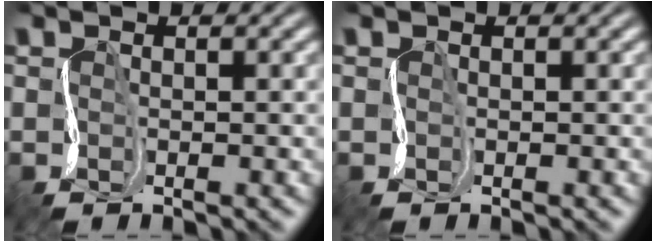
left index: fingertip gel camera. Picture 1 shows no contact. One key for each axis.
{"total": 0.0}